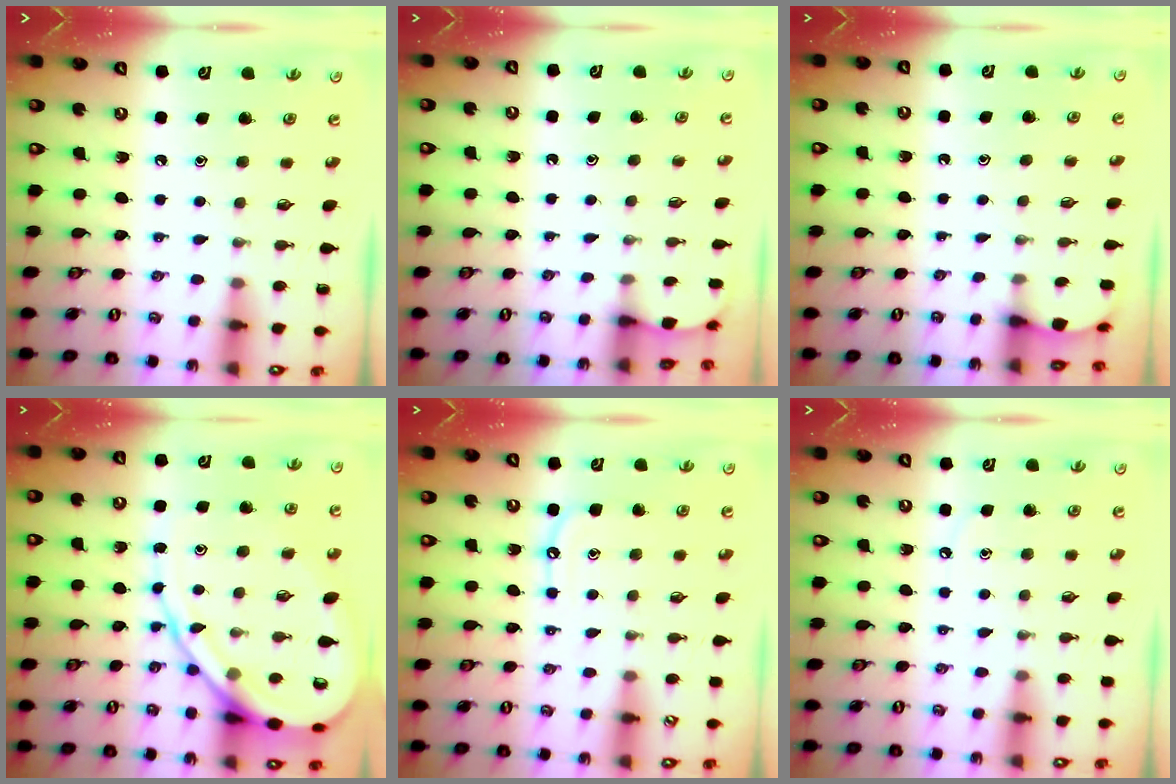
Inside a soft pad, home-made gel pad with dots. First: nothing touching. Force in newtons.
{"total": 1.3, "press": 1.3, "slide": 0.1}
{"total": 1.9, "press": 1.9, "slide": 0.2}
{"total": 14.0, "press": 13.9, "slide": 1.0}
{"total": 6.1, "press": 6.1, "slide": 0.6}
{"total": 3.5, "press": 3.4, "slide": 0.5}